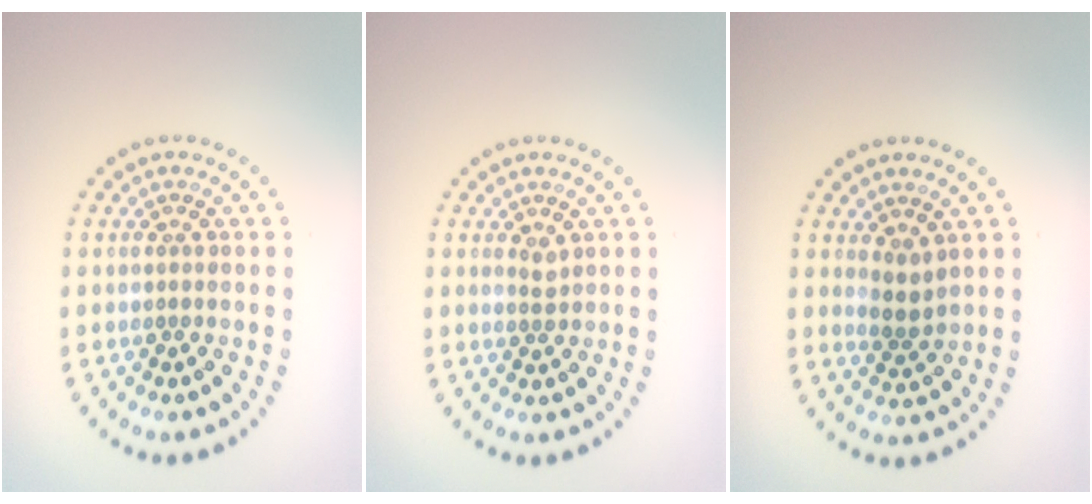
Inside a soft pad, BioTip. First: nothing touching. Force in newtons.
{"total": 1.0, "press": 0.7, "slide": 0.6}
{"total": 1.8, "press": 1.5, "slide": 1.0}